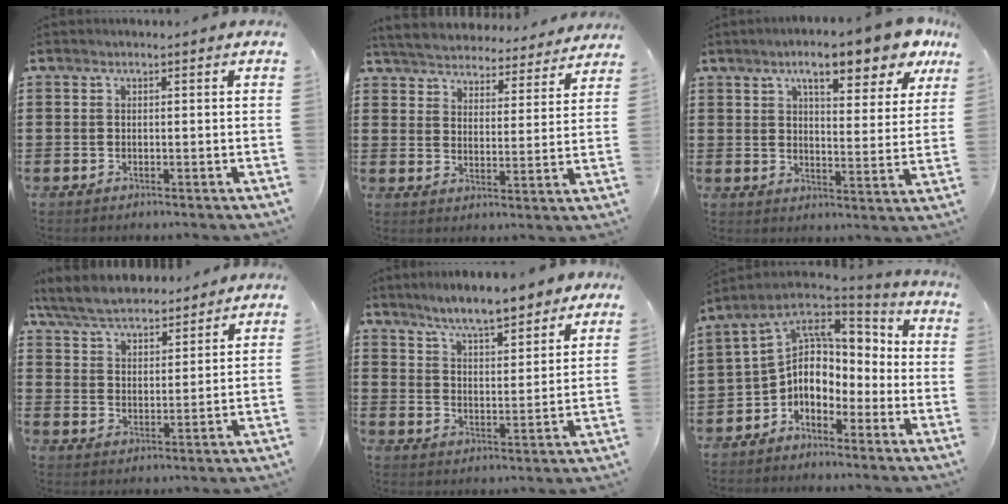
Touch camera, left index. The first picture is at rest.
{"total": 5.0, "force": [5.0, 0.1, 0.0], "torque": [-0.029, -0.039, 0.085]}
{"total": 9.7, "force": [7.3, 2.0, 6.1], "torque": [-0.099, -0.025, 0.120]}
{"total": 6.6, "force": [6.1, 1.4, 1.8], "torque": [-0.062, -0.023, 0.111]}
{"total": 6.8, "force": [6.2, 0.8, 2.6], "torque": [-0.074, -0.022, 0.111]}
{"total": 7.5, "force": [-1.1, 6.0, 4.2], "torque": [-0.096, -0.007, -0.027]}